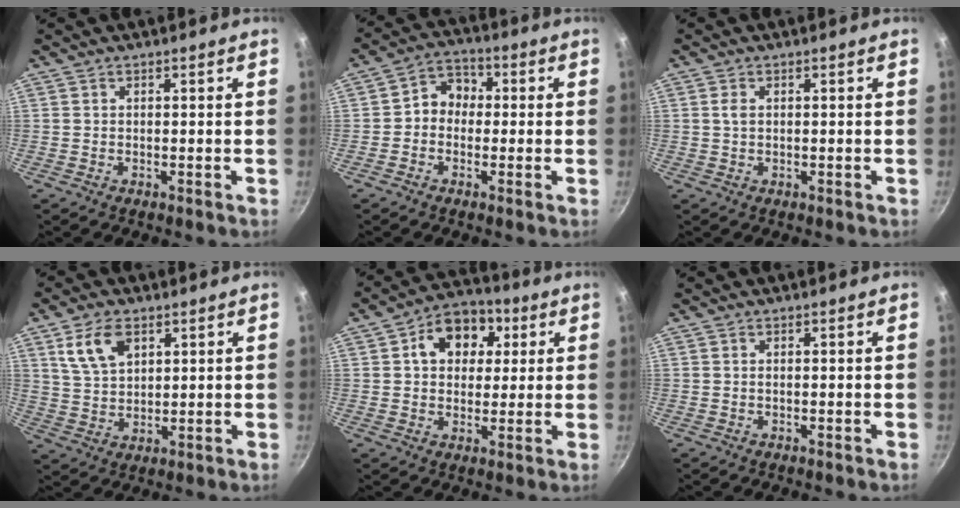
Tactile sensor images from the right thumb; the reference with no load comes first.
{"total": 6.1, "force": [-0.3, 5.1, 3.2], "torque": [-0.020, 0.020, -0.023]}
{"total": 1.4, "force": [0.3, 0.9, 1.1], "torque": [-0.021, 0.002, 0.005]}
{"total": 8.7, "force": [4.0, 5.2, 5.6], "torque": [-0.092, -0.012, 0.082]}
{"total": 12.3, "force": [3.7, 9.3, 7.1], "torque": [-0.074, 0.007, 0.044]}
{"total": 0.0}